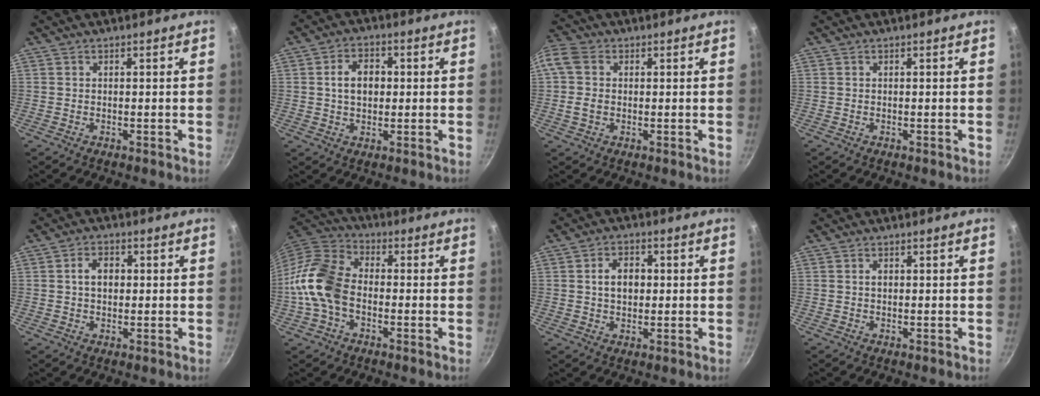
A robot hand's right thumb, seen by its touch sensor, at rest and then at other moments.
{"total": 6.5, "force": [0.6, 4.6, 4.5], "torque": [-0.055, 0.010, 0.006]}
{"total": 7.9, "force": [0.5, 6.3, 4.7], "torque": [-0.098, 0.012, -0.004]}
{"total": 0.0}
{"total": 4.6, "force": [0.5, 3.3, 3.1], "torque": [-0.036, 0.011, 0.003]}
{"total": 13.1, "force": [-2.5, 8.9, 9.2], "torque": [-0.161, 0.036, -0.068]}
{"total": 5.9, "force": [0.5, 4.2, 4.0], "torque": [-0.045, 0.009, 0.006]}
{"total": 1.1, "force": [0.1, 0.8, 0.8], "torque": [-0.011, 0.004, 0.003]}